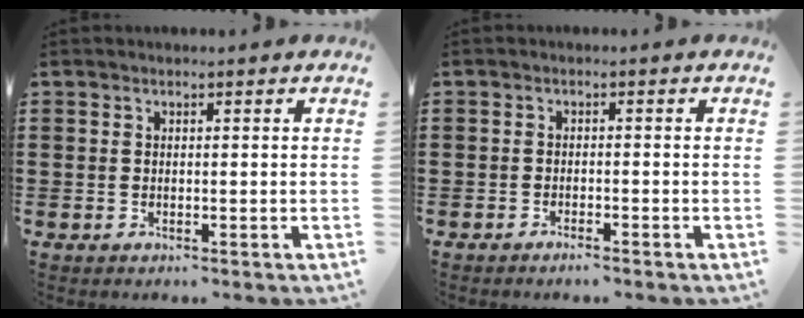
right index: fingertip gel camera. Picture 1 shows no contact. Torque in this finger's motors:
{"motor_torque": [-0.01, 0.09, 0.08, -0.01]}